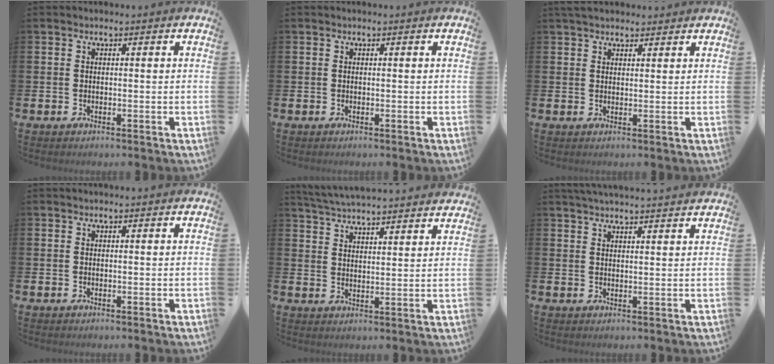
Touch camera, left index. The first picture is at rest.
{"total": 0.0}
{"total": 2.8, "force": [2.5, 0.9, 0.6], "torque": [-0.009, -0.004, 0.045]}
{"total": 0.0}
{"total": 5.1, "force": [5.1, 0.1, 0.4], "torque": [-0.025, -0.031, 0.090]}
{"total": 3.1, "force": [3.0, -0.5, 0.2], "torque": [-0.004, -0.015, 0.054]}